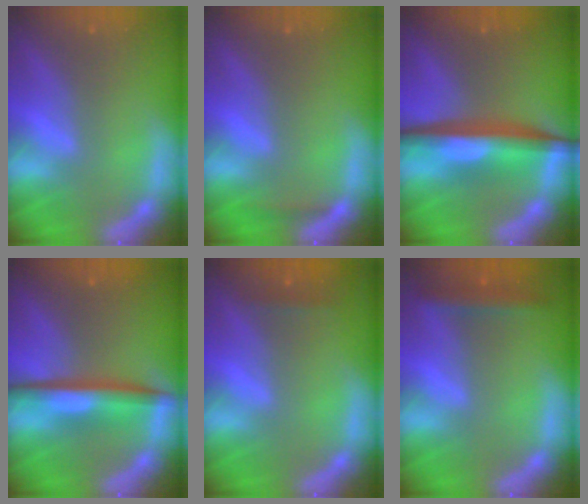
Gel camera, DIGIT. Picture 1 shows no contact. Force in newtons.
{"total": 0.9}
{"total": 7.1}
{"total": 5.0}
{"total": 0.9}
{"total": 2.4}